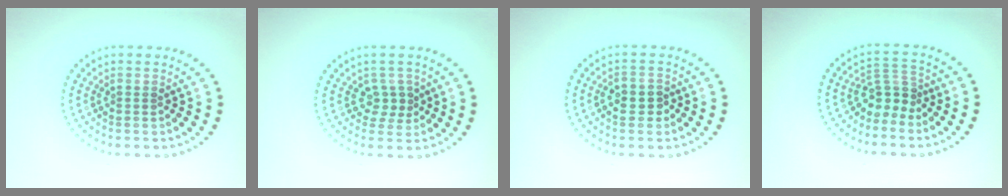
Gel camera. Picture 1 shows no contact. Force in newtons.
{"total": 1.8, "press": 1.5, "slide": 1.0}
{"total": 2.0, "press": 1.9, "slide": 0.5}
{"total": 2.7, "press": 1.9, "slide": 2.0}